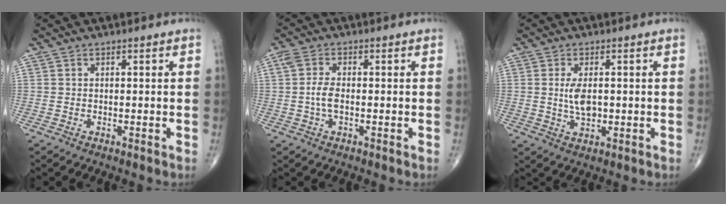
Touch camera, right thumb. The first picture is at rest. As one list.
[{"total": 3.9, "force": [-0.4, 1.9, 3.4], "torque": [-0.083, 0.007, -0.010]}, {"total": 4.9, "force": [0.3, 2.5, 4.2], "torque": [-0.080, -0.009, 0.009]}]